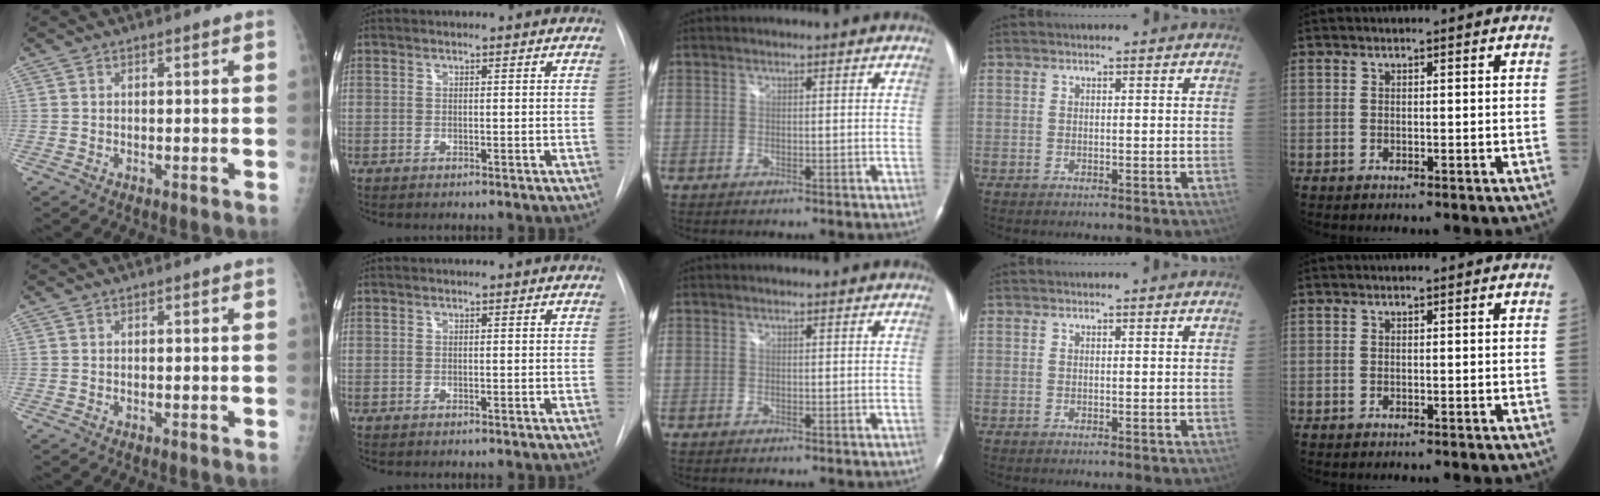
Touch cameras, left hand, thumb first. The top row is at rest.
{}